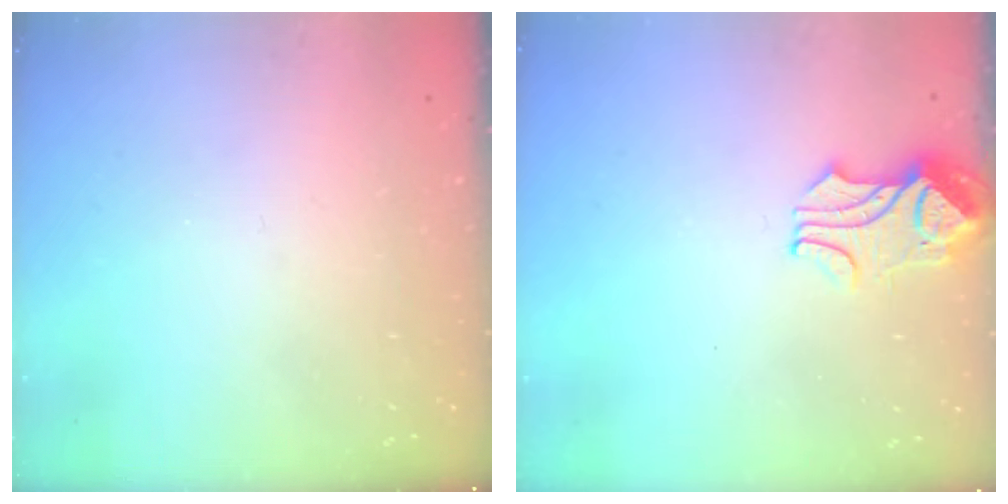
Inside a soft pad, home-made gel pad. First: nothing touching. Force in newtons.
{"total": 2.2, "press": 2.1, "slide": 0.8}